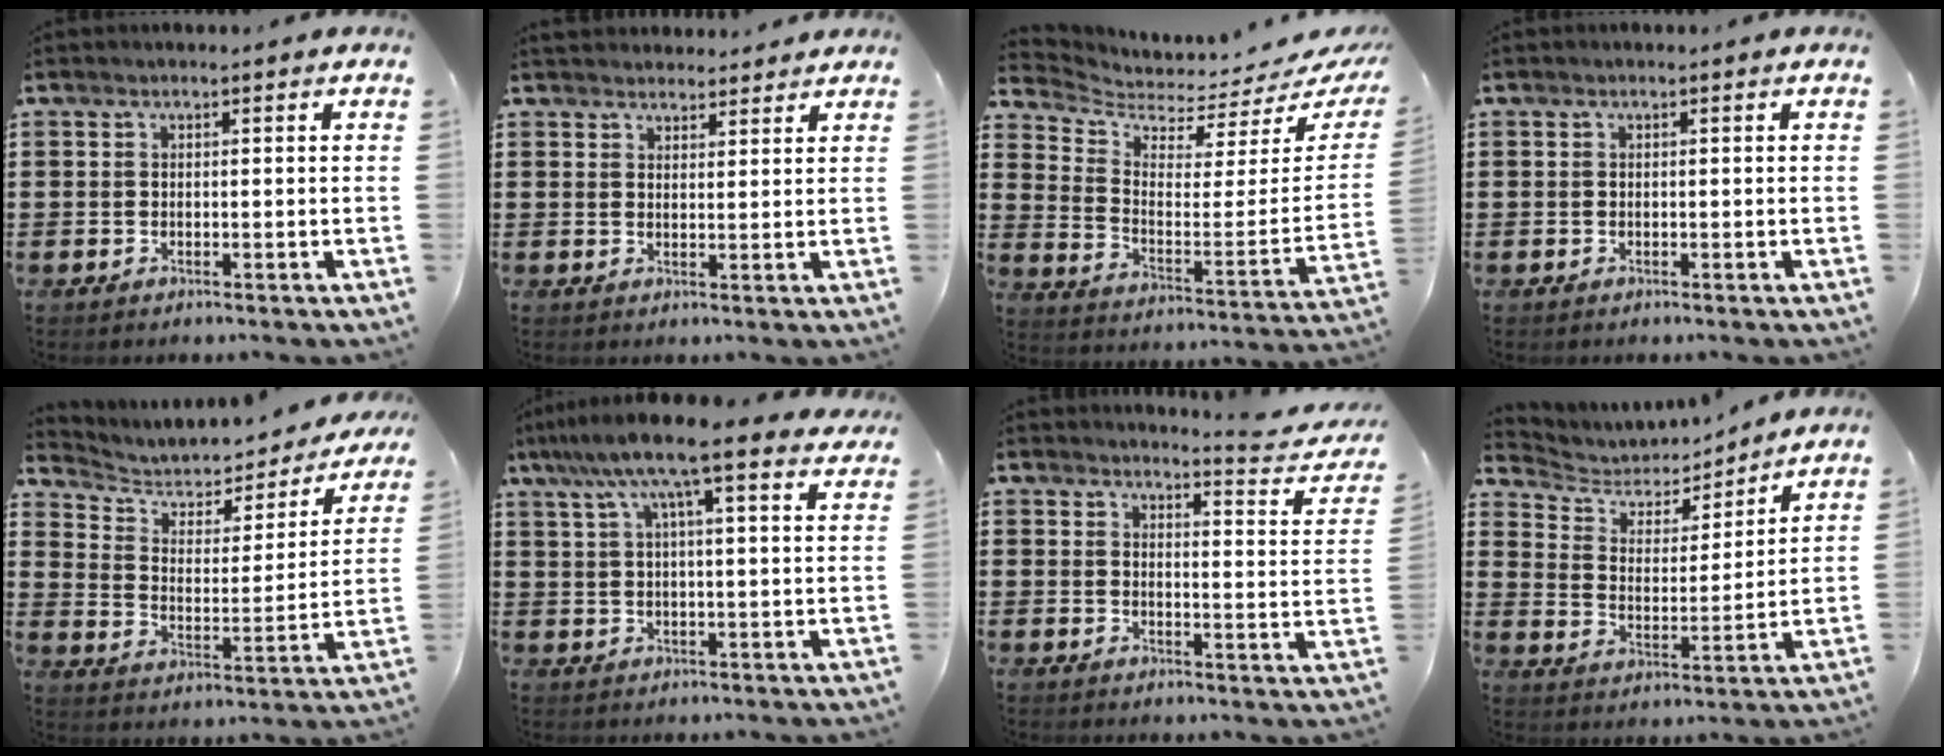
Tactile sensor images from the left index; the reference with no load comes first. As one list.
[{"total": 2.8, "force": [2.7, 0.6, -0.3], "torque": [-0.003, -0.006, 0.053]}, {"total": 2.7, "force": [2.5, 0.3, 1.1], "torque": [-0.043, -0.041, 0.035]}, {"total": 0.0}, {"total": 4.6, "force": [3.8, 2.3, 1.4], "torque": [-0.051, -0.024, 0.060]}, {"total": 10.4, "force": [7.4, 1.3, 7.2], "torque": [-0.161, -0.010, 0.128]}, {"total": 4.3, "force": [3.9, -0.4, 1.7], "torque": [-0.035, -0.032, 0.062]}, {"total": 4.1, "force": [3.7, 1.8, 0.7], "torque": [-0.042, -0.027, 0.057]}]